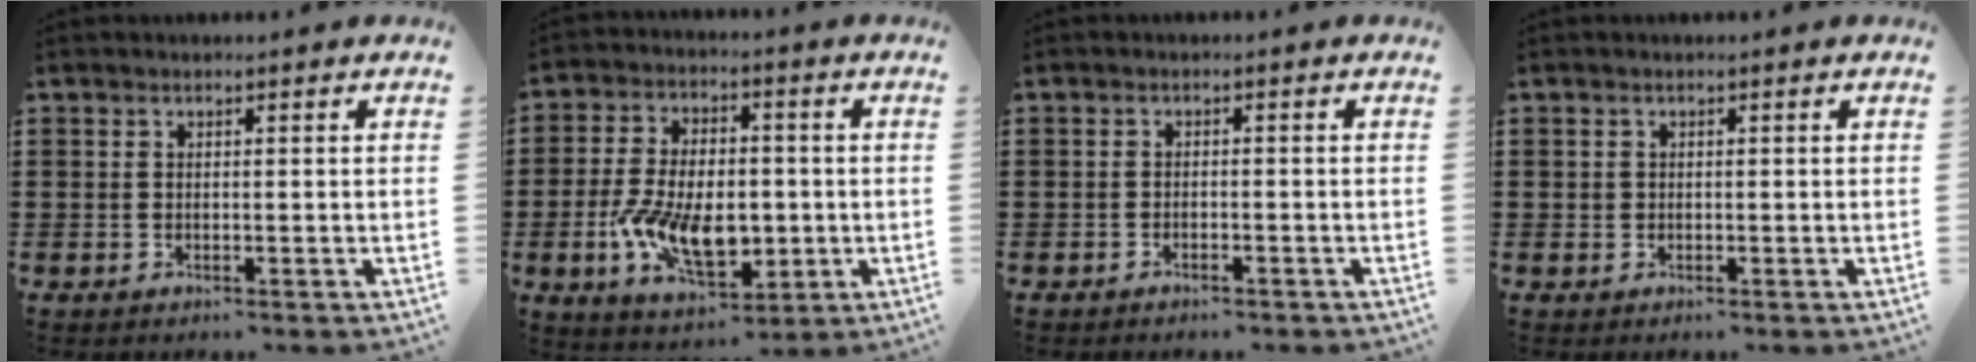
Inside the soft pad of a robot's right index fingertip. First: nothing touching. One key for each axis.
{"total": 11.1, "fx": -2.4, "fy": 6.4, "fz": 8.8, "tx": -0.180, "ty": 0.003, "tz": -0.041}
{"total": 1.0, "fx": -1.0, "fy": 0.2, "fz": 0.2, "tx": -0.009, "ty": 0.000, "tz": -0.020}
{"total": 0.6, "fx": 0.2, "fy": 0.6, "fz": 0.1, "tx": -0.003, "ty": 0.004, "tz": 0.003}